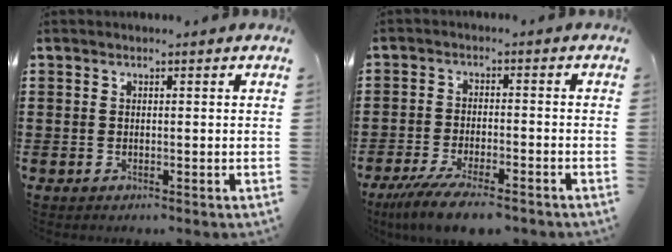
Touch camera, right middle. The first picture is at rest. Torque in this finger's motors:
{"motor_torque": [1.35, -0.61, 0.37, 0.21]}